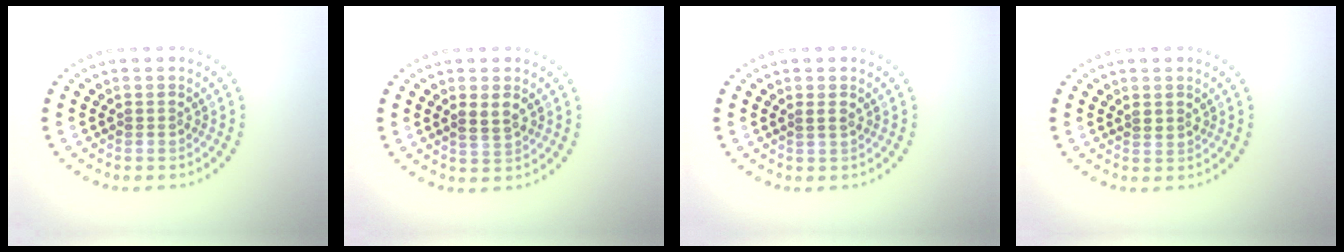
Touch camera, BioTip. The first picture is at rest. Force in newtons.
{"total": 1.9, "press": 1.7, "slide": 0.7}
{"total": 0.5, "press": 0.4, "slide": 0.4}
{"total": 0.7, "press": 0.5, "slide": 0.5}